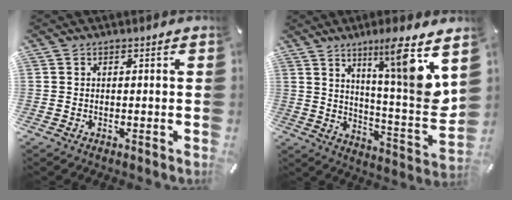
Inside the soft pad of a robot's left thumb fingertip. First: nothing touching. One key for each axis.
{"total": 14.8, "fx": 8.4, "fy": 0.3, "fz": 12.2, "tx": -0.179, "ty": -0.069, "tz": 0.119}